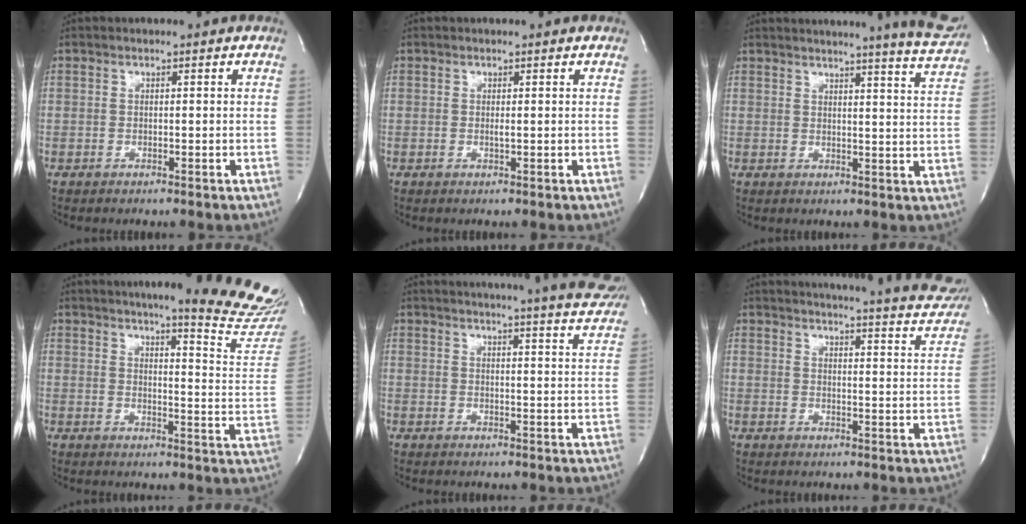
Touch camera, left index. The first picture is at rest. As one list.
[{"total": 0.5, "force": [-0.1, 0.0, 0.5], "torque": [-0.016, -0.005, -0.004]}, {"total": 13.6, "force": [12.6, -0.8, 5.0], "torque": [-0.072, -0.067, 0.132]}, {"total": 19.5, "force": [17.4, -0.5, 8.8], "torque": [-0.111, -0.105, 0.196]}, {"total": 25.0, "force": [23.2, 1.4, 9.2], "torque": [-0.140, -0.065, 0.264]}, {"total": 24.8, "force": [23.0, 3.0, 9.0], "torque": [-0.129, -0.067, 0.258]}]